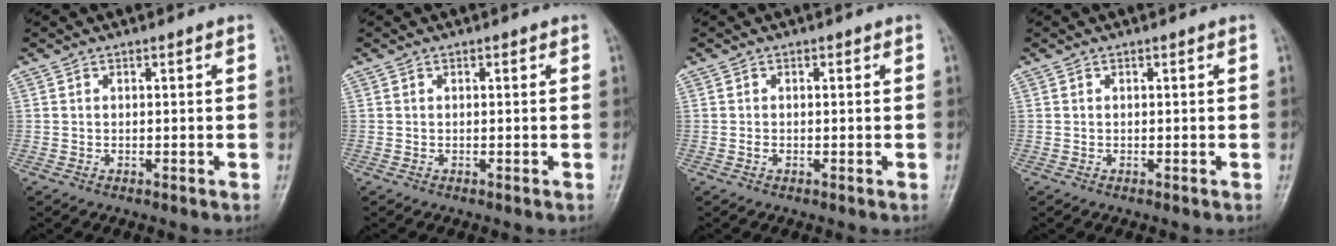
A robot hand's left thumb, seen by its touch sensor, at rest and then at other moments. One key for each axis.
{"total": 0.0}
{"total": 0.7, "fx": -0.1, "fy": 0.5, "fz": 0.4, "tx": -0.003, "ty": 0.001, "tz": -0.005}
{"total": 0.0}